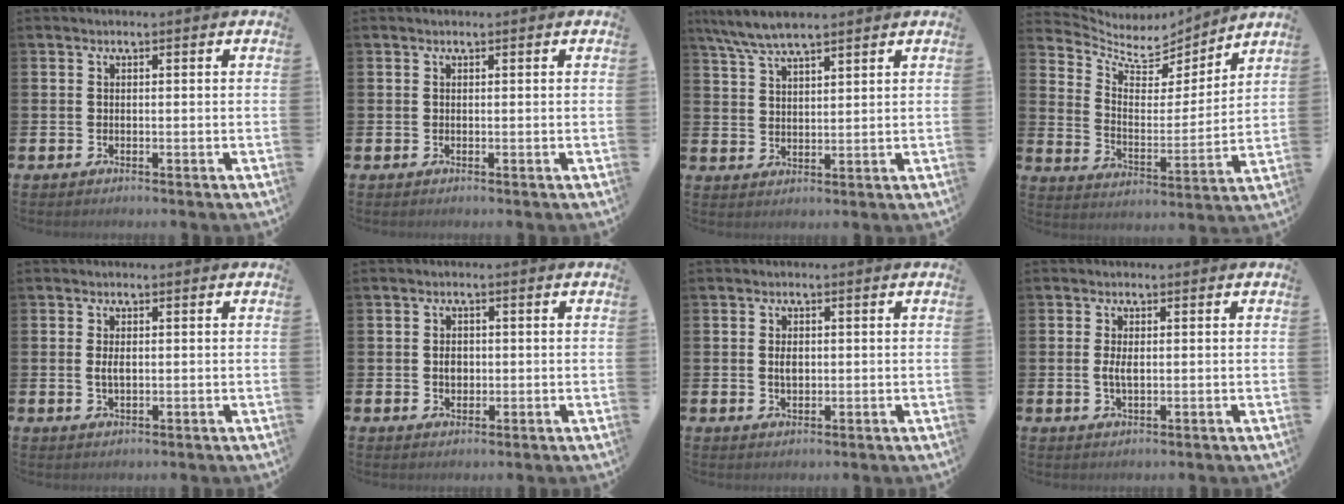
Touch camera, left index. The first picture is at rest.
{"total": 0.0}
{"total": 6.4, "force": [5.7, 1.0, 2.7], "torque": [-0.071, -0.013, 0.105]}
{"total": 6.5, "force": [5.8, 2.6, 1.2], "torque": [-0.053, -0.054, 0.095]}
{"total": 1.8, "force": [0.2, 0.9, 1.6], "torque": [-0.028, 0.001, 0.001]}
{"total": 2.1, "force": [0.1, 1.6, 1.3], "torque": [-0.006, 0.000, -0.004]}
{"total": 2.0, "force": [0.2, 1.2, 1.6], "torque": [-0.020, 0.002, -0.001]}
{"total": 2.3, "force": [0.1, 1.0, 2.1], "torque": [-0.028, -0.002, -0.002]}